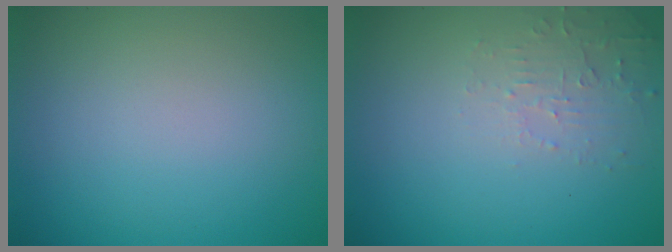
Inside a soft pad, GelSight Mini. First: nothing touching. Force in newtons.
{"total": 1.9, "press": 1.9, "slide": 0.3}